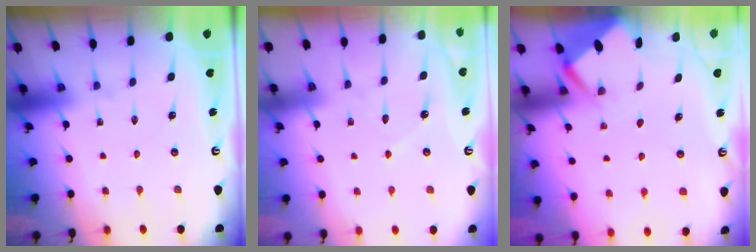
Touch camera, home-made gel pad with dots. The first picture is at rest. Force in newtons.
{"total": 4.4, "press": 4.4, "slide": 0.4}
{"total": 2.8, "press": 2.8, "slide": 0.4}